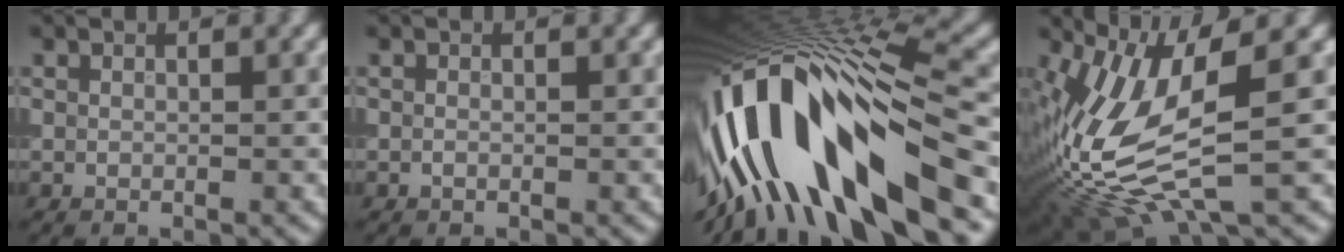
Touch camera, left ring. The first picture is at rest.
{"total": 0.0}
{"total": 16.2, "force": [-3.8, 5.3, 14.8], "torque": [-0.266, 0.018, -0.060]}
{"total": 11.5, "force": [-1.9, 4.5, 10.5], "torque": [-0.234, -0.008, -0.037]}